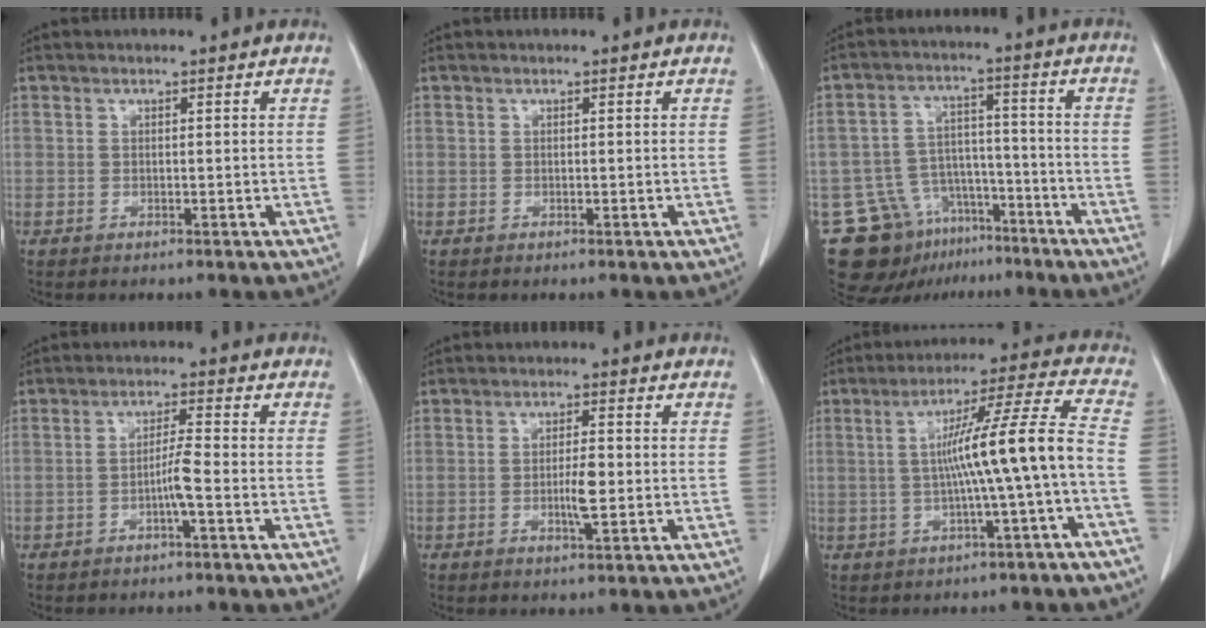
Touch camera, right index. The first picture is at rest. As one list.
[{"total": 0.0}, {"total": 13.0, "force": [-8.5, 8.9, 4.4], "torque": [-0.076, 0.043, -0.128]}, {"total": 3.3, "force": [-1.3, -0.4, 3.0], "torque": [-0.056, 0.003, -0.026]}, {"total": 3.8, "force": [-0.6, 0.5, 3.7], "torque": [-0.064, -0.002, -0.009]}, {"total": 10.0, "force": [-1.7, -0.9, 9.8], "torque": [-0.160, 0.022, -0.024]}]